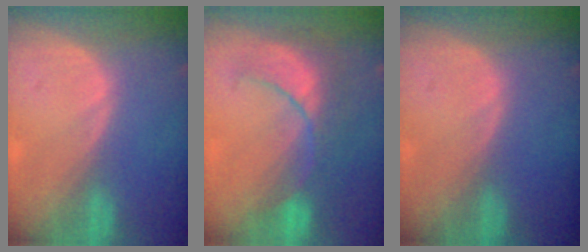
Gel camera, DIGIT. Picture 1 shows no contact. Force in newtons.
{"total": 8.1, "press": 8.0, "slide": 0.8}
{"total": 0.0}